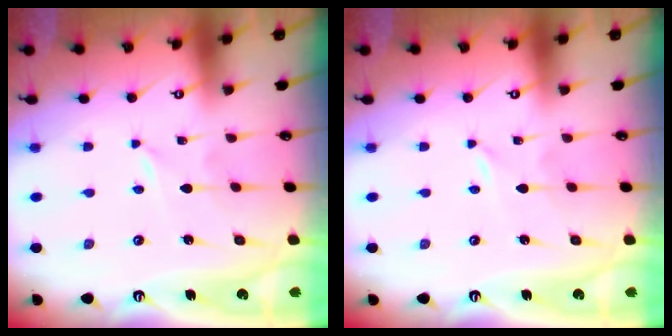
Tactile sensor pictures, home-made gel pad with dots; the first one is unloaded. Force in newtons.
{"total": 0.0}